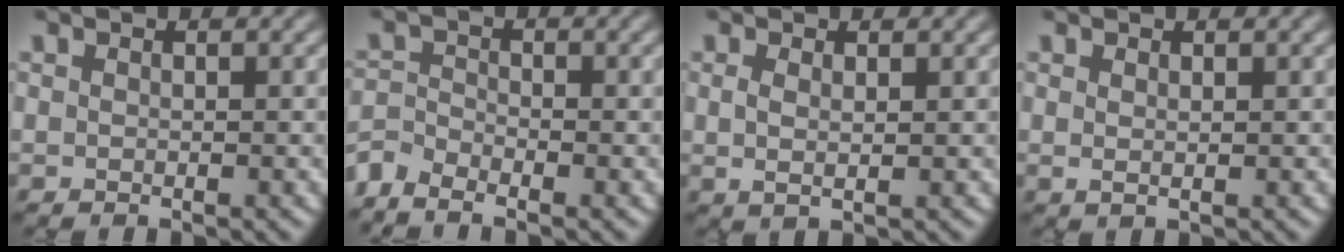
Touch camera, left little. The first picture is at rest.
{"total": 2.6, "force": [-2.5, 0.5, 0.3], "torque": [-0.008, 0.000, -0.063]}
{"total": 1.1, "force": [0.4, 0.4, 1.0], "torque": [-0.022, -0.001, 0.010]}
{"total": 0.5, "force": [0.4, 0.0, 0.3], "torque": [-0.009, 0.000, 0.009]}